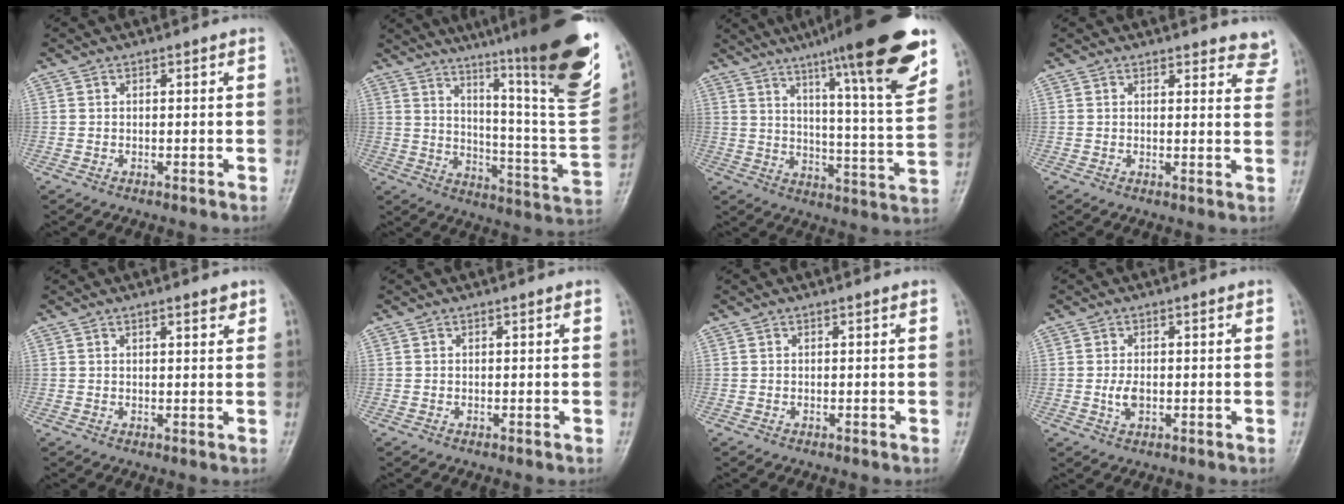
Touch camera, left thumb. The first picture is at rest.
{"total": 30.1, "force": [19.4, 3.1, 22.8], "torque": [-0.290, -0.101, 0.278]}
{"total": 22.7, "force": [14.1, 2.6, 17.5], "torque": [-0.236, -0.054, 0.207]}
{"total": 5.4, "force": [5.0, 1.8, 1.1], "torque": [0.019, -0.029, 0.041]}
{"total": 2.3, "force": [1.5, 0.6, 1.6], "torque": [-0.017, -0.008, 0.020]}
{"total": 0.0}
{"total": 0.0}
{"total": 2.7, "force": [-0.3, 1.5, 2.3], "torque": [-0.045, -0.003, -0.005]}